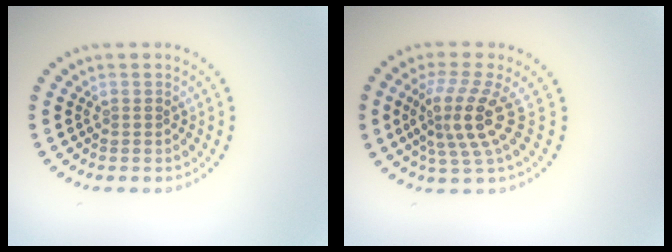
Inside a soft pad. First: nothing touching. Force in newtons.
{"total": 4.2, "press": 3.1, "slide": 2.8}